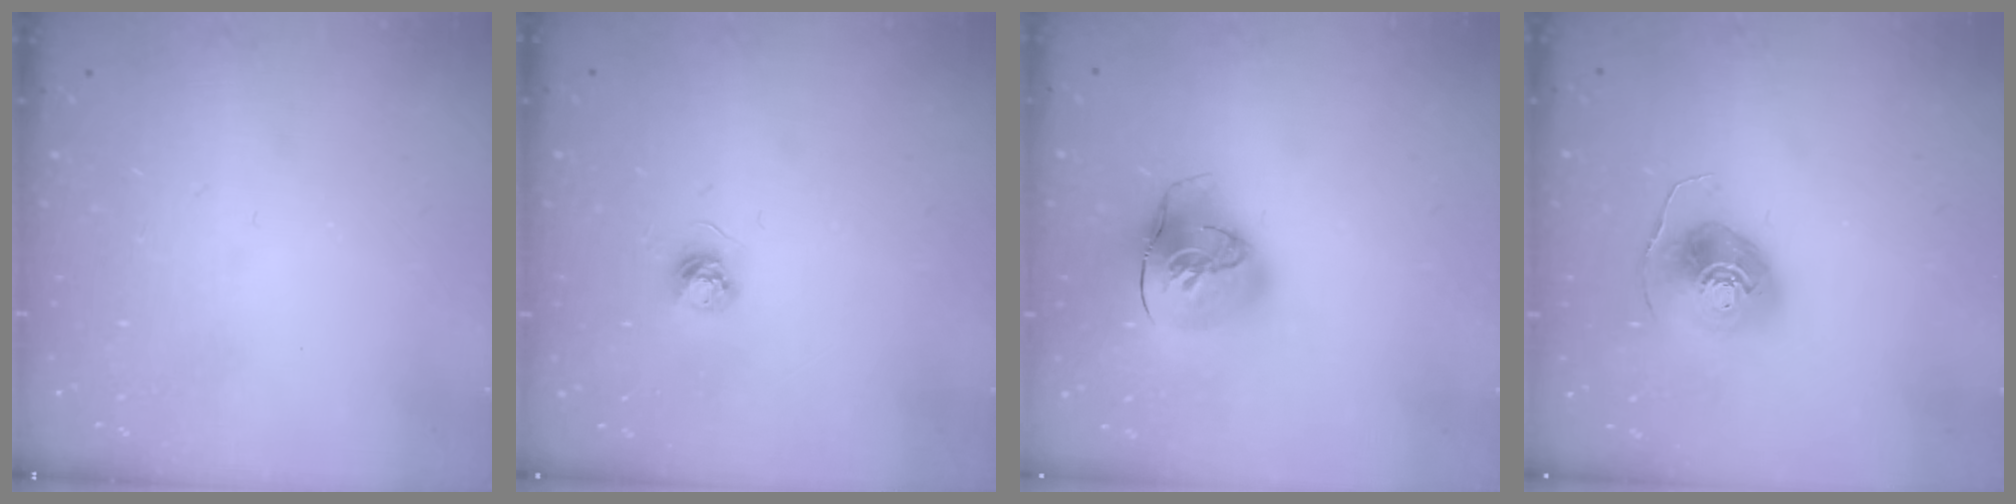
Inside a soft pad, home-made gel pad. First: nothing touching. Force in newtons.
{"total": 3.6, "press": 3.6, "slide": 0.5}
{"total": 18.0, "press": 17.9, "slide": 2.5}
{"total": 8.3, "press": 8.3, "slide": 0.6}